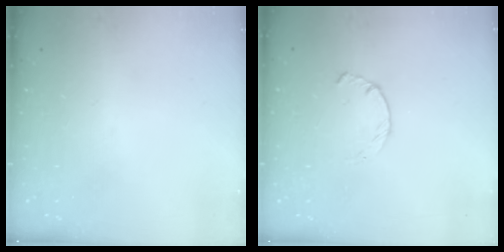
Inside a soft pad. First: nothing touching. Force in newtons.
{"total": 2.2, "press": 2.2, "slide": 0.4}